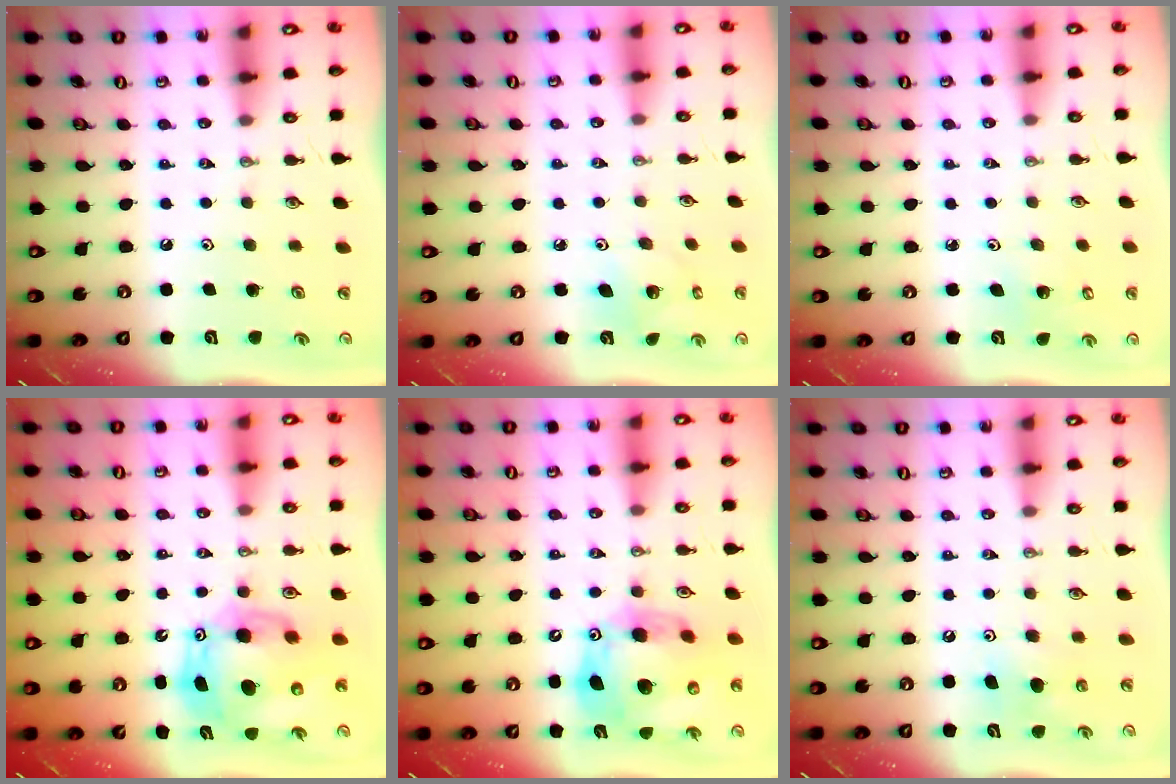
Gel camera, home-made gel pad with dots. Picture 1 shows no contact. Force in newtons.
{"total": 5.2, "press": 5.2, "slide": 0.4}
{"total": 2.0, "press": 2.0, "slide": 0.2}
{"total": 13.9, "press": 13.6, "slide": 2.7}
{"total": 17.4, "press": 17.2, "slide": 2.7}
{"total": 6.5, "press": 6.5, "slide": 0.4}